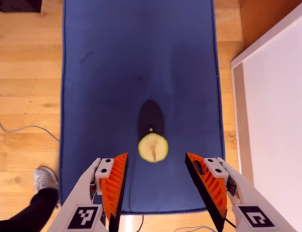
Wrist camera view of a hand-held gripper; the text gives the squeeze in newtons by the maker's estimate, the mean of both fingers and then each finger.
{"total": 0.9, "left": 1.3, "right": 0.4}